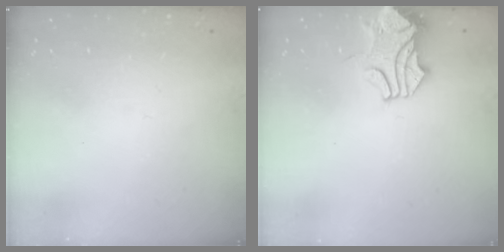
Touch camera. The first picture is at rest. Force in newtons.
{"total": 1.8, "press": 1.7, "slide": 0.5}